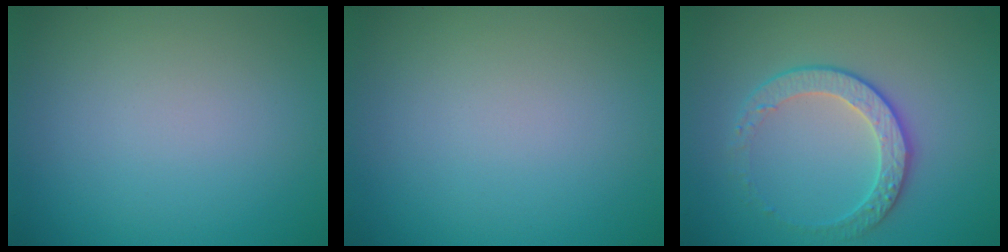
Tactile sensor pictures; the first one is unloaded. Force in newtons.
{"total": 0.0}
{"total": 2.8, "press": 2.4, "slide": 1.4}